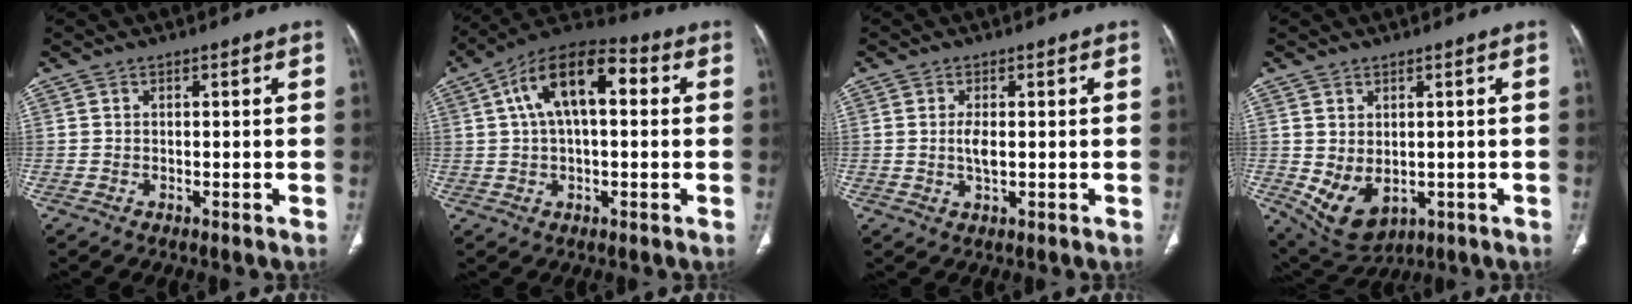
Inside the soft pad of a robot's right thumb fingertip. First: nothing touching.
{"total": 14.5, "force": [3.2, 7.2, 12.2], "torque": [-0.205, 0.034, 0.047]}
{"total": 2.7, "force": [0.1, 1.0, 2.5], "torque": [-0.053, -0.004, 0.003]}
{"total": 8.2, "force": [-0.9, 5.6, 5.9], "torque": [-0.094, -0.007, 0.014]}